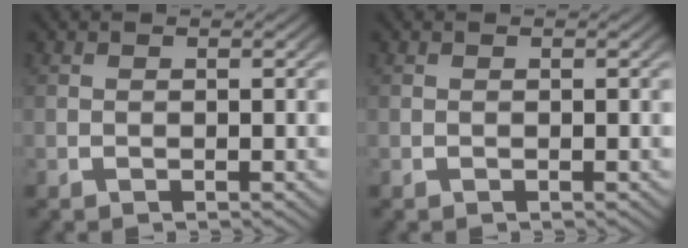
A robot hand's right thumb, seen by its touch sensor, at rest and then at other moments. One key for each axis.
{"total": 0.0}